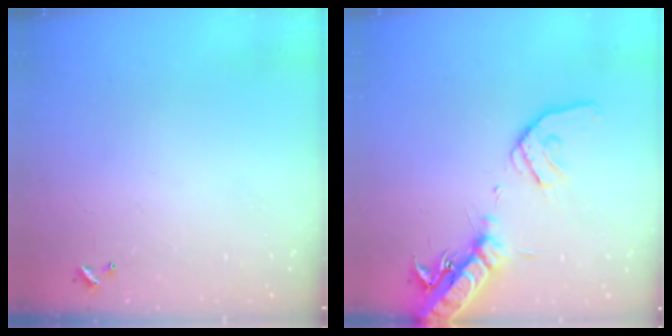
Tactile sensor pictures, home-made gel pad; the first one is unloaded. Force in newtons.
{"total": 19.4, "press": 19.1, "slide": 3.5}